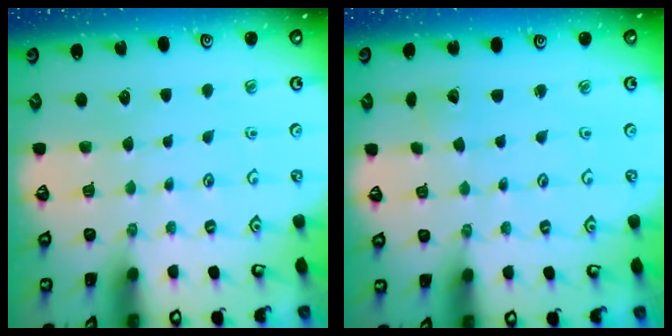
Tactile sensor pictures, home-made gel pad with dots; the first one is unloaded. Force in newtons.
{"total": 1.8, "press": 1.8, "slide": 0.1}